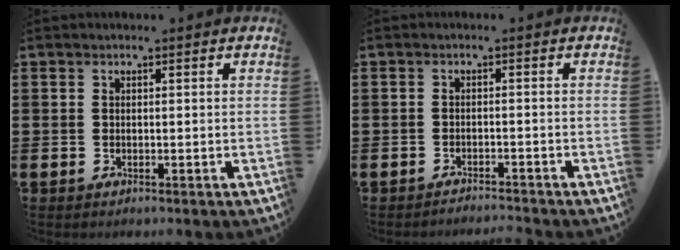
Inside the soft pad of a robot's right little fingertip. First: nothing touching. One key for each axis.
{"total": 1.4, "fx": -1.4, "fy": -0.2, "fz": -0.1, "tx": -0.001, "ty": 0.004, "tz": -0.029}